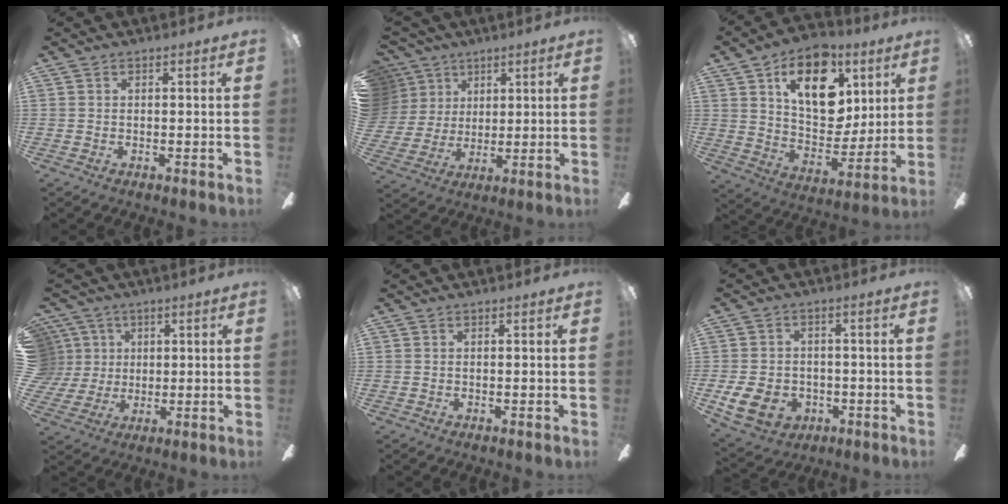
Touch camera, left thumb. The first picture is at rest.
{"total": 9.4, "force": [4.6, 8.2, 1.0], "torque": [-0.046, -0.022, 0.097]}
{"total": 19.9, "force": [9.2, 12.5, 12.5], "torque": [-0.182, -0.028, 0.163]}
{"total": 8.5, "force": [2.4, 8.0, 1.3], "torque": [-0.050, -0.002, 0.052]}
{"total": 0.0}
{"total": 9.5, "force": [-2.9, 7.5, 5.1], "torque": [-0.122, 0.013, -0.053]}